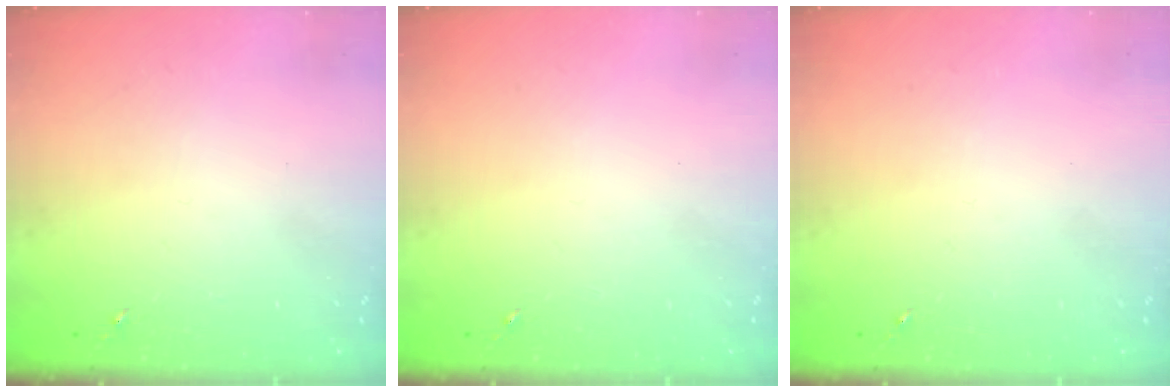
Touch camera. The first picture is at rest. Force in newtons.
{"total": 0.0}
{"total": 0.0}